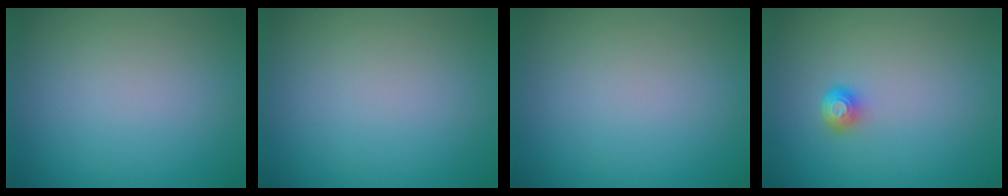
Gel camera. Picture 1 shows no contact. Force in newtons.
{"total": 0.0}
{"total": 0.0}
{"total": 1.5, "press": 1.1, "slide": 1.1}